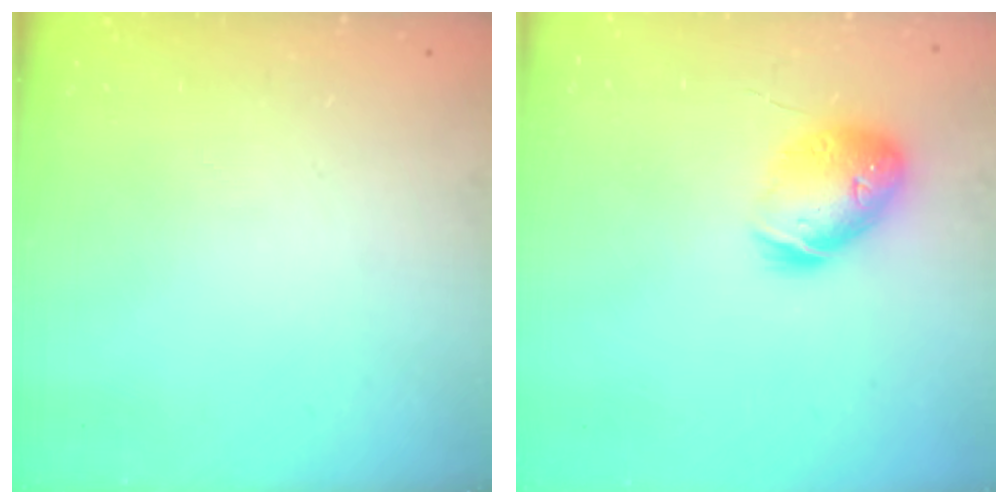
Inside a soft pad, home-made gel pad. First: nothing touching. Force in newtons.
{"total": 13.9, "press": 13.8, "slide": 2.2}